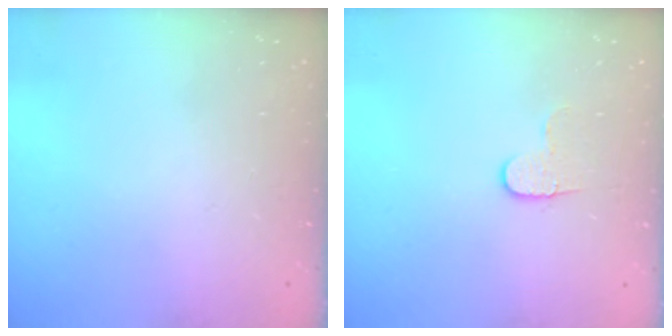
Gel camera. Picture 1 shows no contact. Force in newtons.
{"total": 4.9, "press": 4.9, "slide": 0.5}